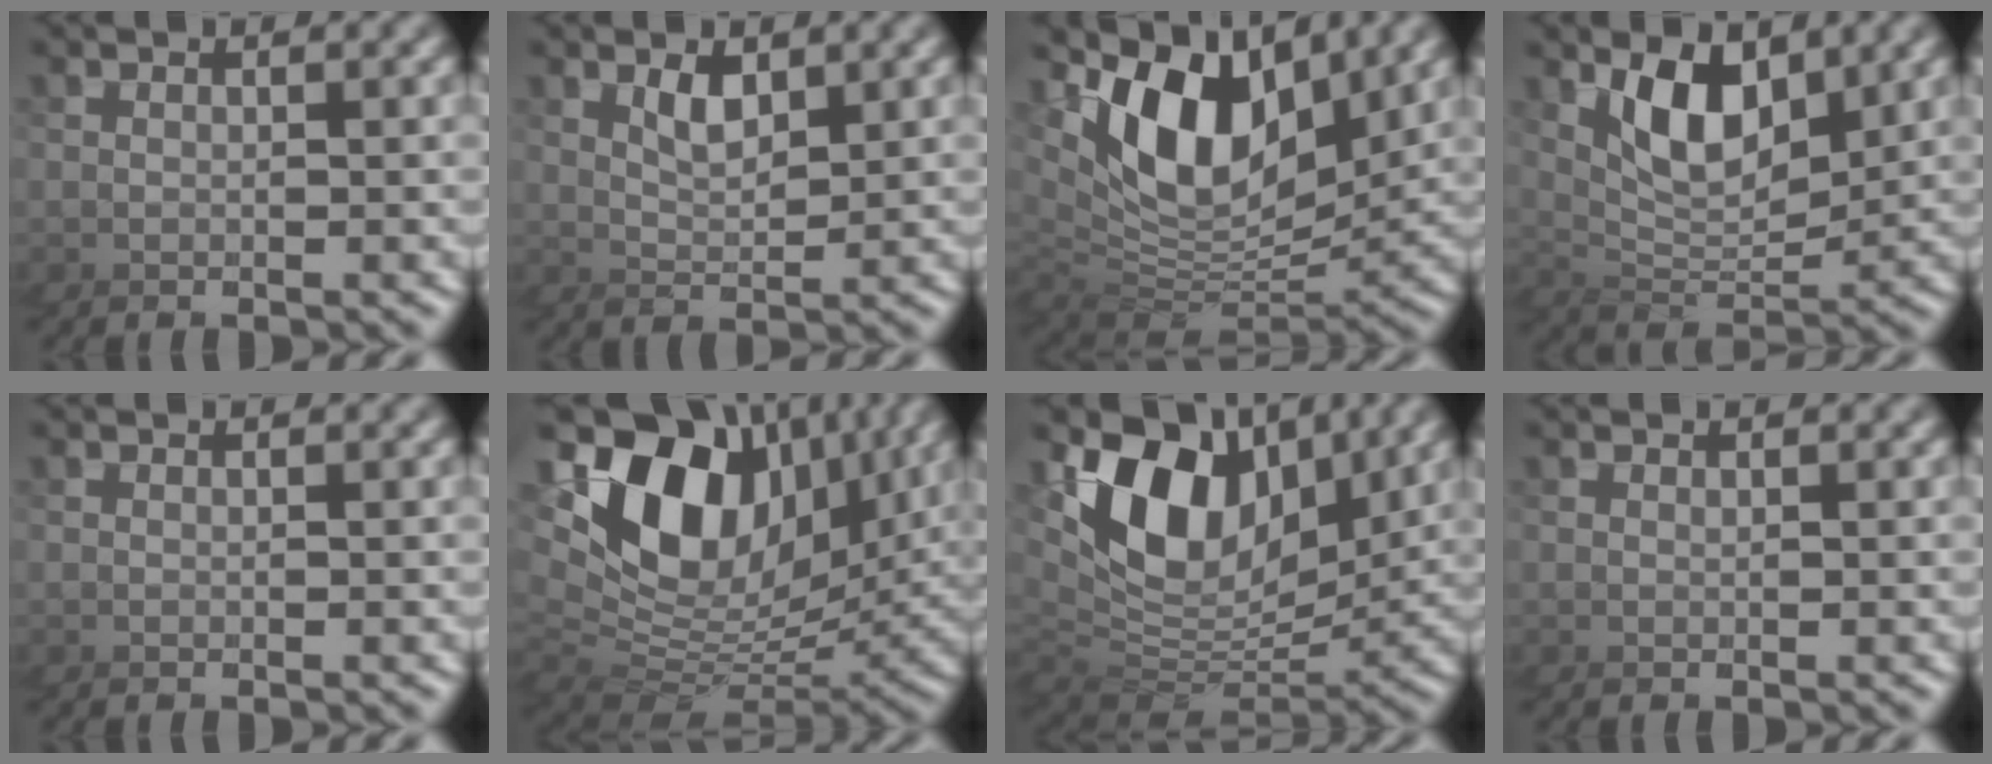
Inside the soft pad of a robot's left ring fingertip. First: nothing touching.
{"total": 4.0, "force": [3.3, -0.6, -2.2], "torque": [-0.003, 0.013, 0.043]}
{"total": 6.4, "force": [3.0, 4.0, 4.0], "torque": [-0.106, 0.007, 0.041]}
{"total": 4.0, "force": [3.9, 0.8, 0.1], "torque": [-0.055, 0.015, 0.054]}
{"total": 0.0}
{"total": 10.0, "force": [4.0, 6.6, 6.4], "torque": [-0.118, 0.025, 0.043]}
{"total": 7.4, "force": [3.4, 5.2, 4.1], "torque": [-0.099, 0.015, 0.037]}
{"total": 0.0}